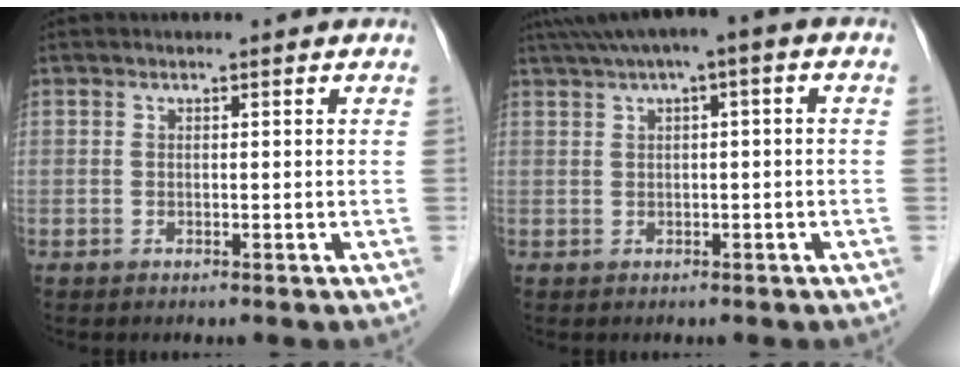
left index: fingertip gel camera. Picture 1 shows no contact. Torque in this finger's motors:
{"motor_torque": [-0.22, -0.28, 0.01, 0.14]}